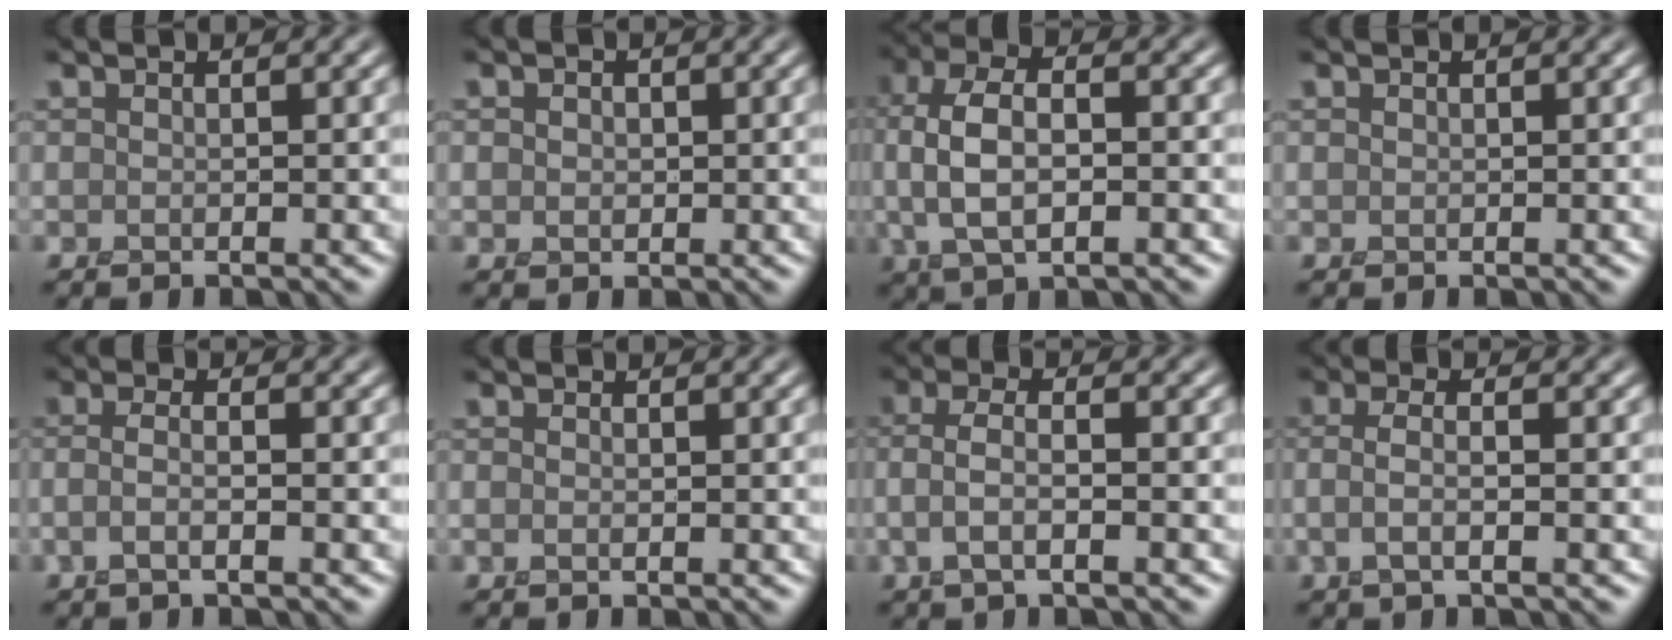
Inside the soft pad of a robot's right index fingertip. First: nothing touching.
{"total": 1.5, "force": [0.1, 1.3, 0.7], "torque": [-0.014, -0.002, -0.001]}
{"total": 5.7, "force": [-0.2, 2.7, 5.0], "torque": [-0.101, 0.005, -0.009]}
{"total": 0.0}
{"total": 1.6, "force": [-0.8, 0.2, 1.4], "torque": [-0.026, -0.010, -0.021]}
{"total": 0.0}
{"total": 2.6, "force": [-0.8, 0.5, 2.4], "torque": [-0.051, -0.006, -0.017]}
{"total": 2.1, "force": [-0.5, 0.4, 2.0], "torque": [-0.040, -0.010, -0.013]}